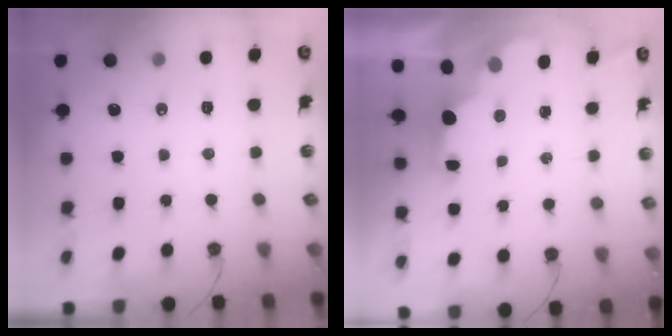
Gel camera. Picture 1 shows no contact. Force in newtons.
{"total": 2.1, "press": 2.0, "slide": 0.7}